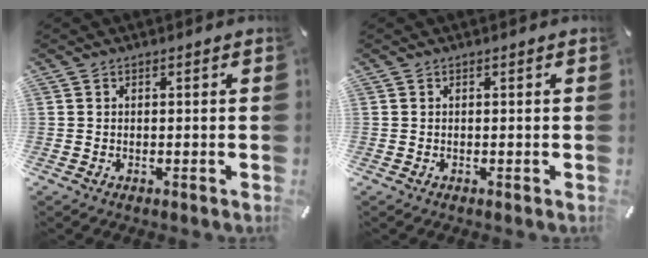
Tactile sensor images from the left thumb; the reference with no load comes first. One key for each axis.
{"total": 0.0}